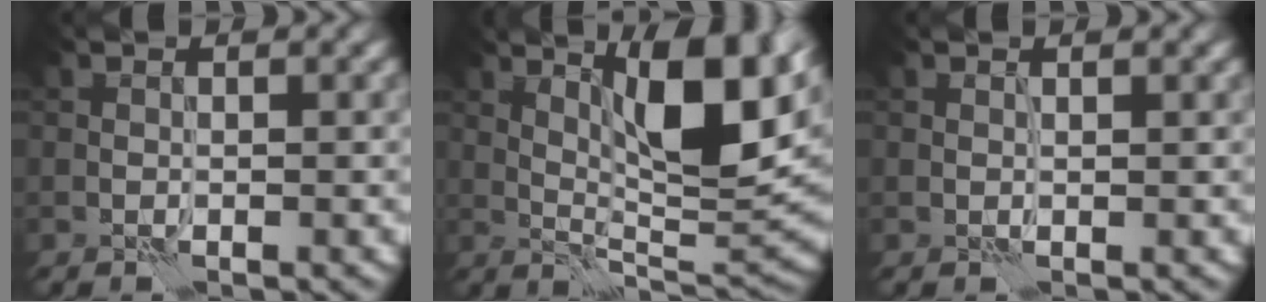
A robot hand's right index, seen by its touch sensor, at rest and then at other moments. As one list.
[{"total": 10.6, "force": [4.2, 2.6, 9.4], "torque": [-0.143, 0.002, 0.072]}, {"total": 0.0}]